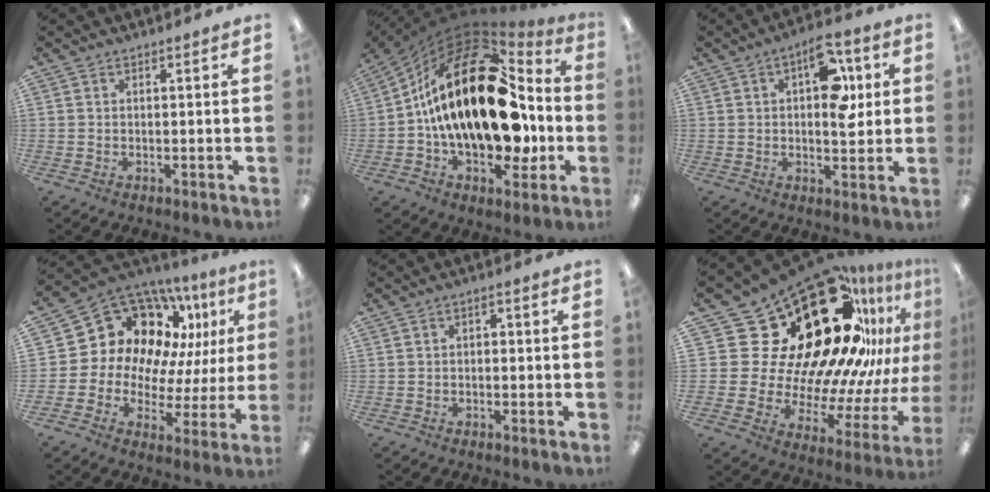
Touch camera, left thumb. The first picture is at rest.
{"total": 27.7, "force": [2.6, 14.3, 23.6], "torque": [-0.473, -0.014, 0.041]}
{"total": 11.7, "force": [3.5, 6.0, 9.4], "torque": [-0.120, -0.007, 0.057]}
{"total": 15.8, "force": [9.3, 10.9, 6.6], "torque": [-0.119, -0.076, 0.180]}
{"total": 1.3, "force": [-0.5, 0.9, 0.8], "torque": [-0.016, 0.008, -0.013]}
{"total": 37.2, "force": [17.5, 21.3, 25.0], "torque": [-0.362, -0.195, 0.372]}